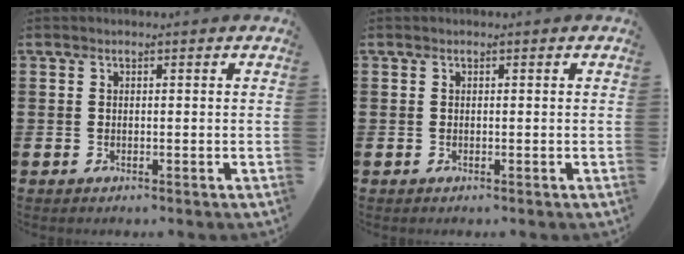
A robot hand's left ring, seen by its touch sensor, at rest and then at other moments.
{"total": 0.0}